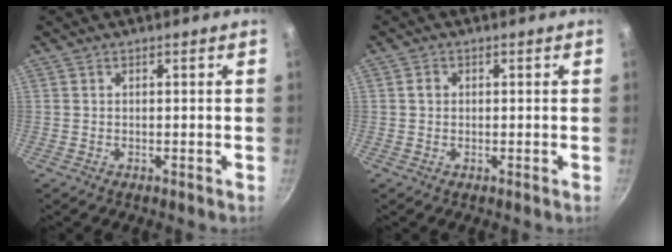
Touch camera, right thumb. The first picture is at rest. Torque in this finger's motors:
{"motor_torque": [-0.08, 0.29, 0.21, -0.09, -0.13]}